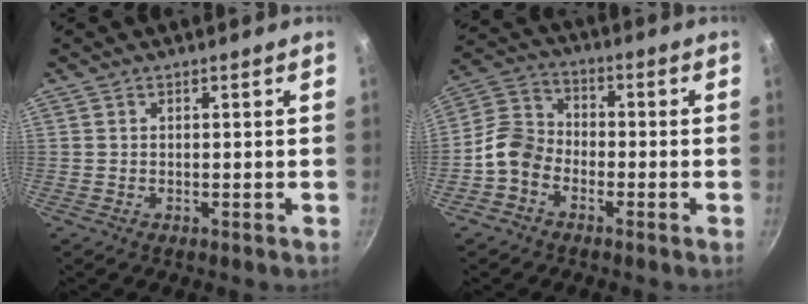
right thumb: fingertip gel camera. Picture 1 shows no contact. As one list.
[{"total": 8.4, "force": [-3.7, 6.2, 4.3], "torque": [-0.065, 0.038, -0.092]}]